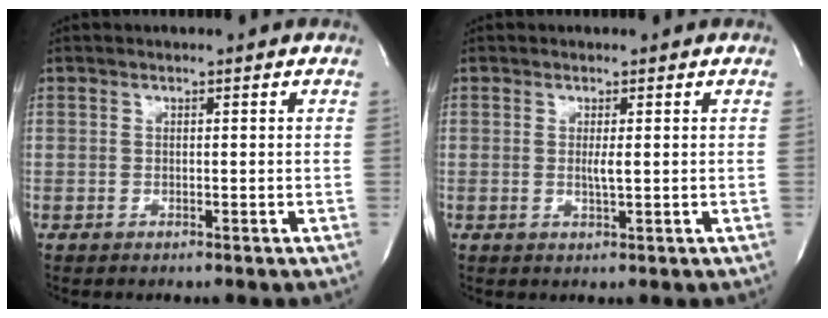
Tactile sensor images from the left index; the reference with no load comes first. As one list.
[{"total": 1.4, "force": [0.1, 0.0, 1.4], "torque": [-0.032, -0.005, 0.002]}]